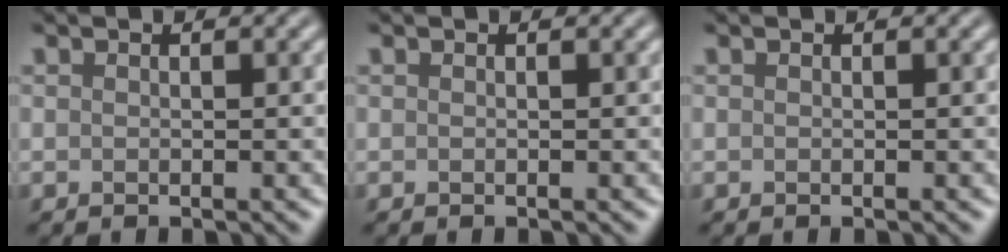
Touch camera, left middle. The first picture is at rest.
{"total": 0.0}
{"total": 0.0}